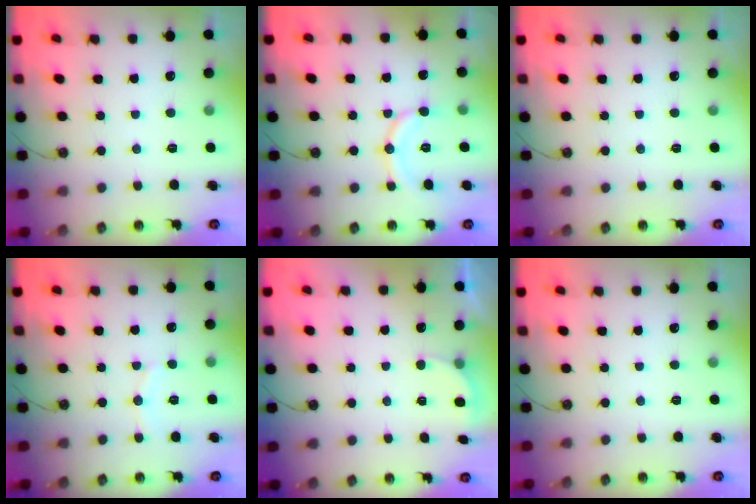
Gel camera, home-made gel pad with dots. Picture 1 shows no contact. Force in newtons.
{"total": 10.3, "press": 10.3, "slide": 0.4}
{"total": 0.0}
{"total": 4.7, "press": 4.7, "slide": 0.5}
{"total": 2.4, "press": 2.2, "slide": 1.0}
{"total": 0.0}